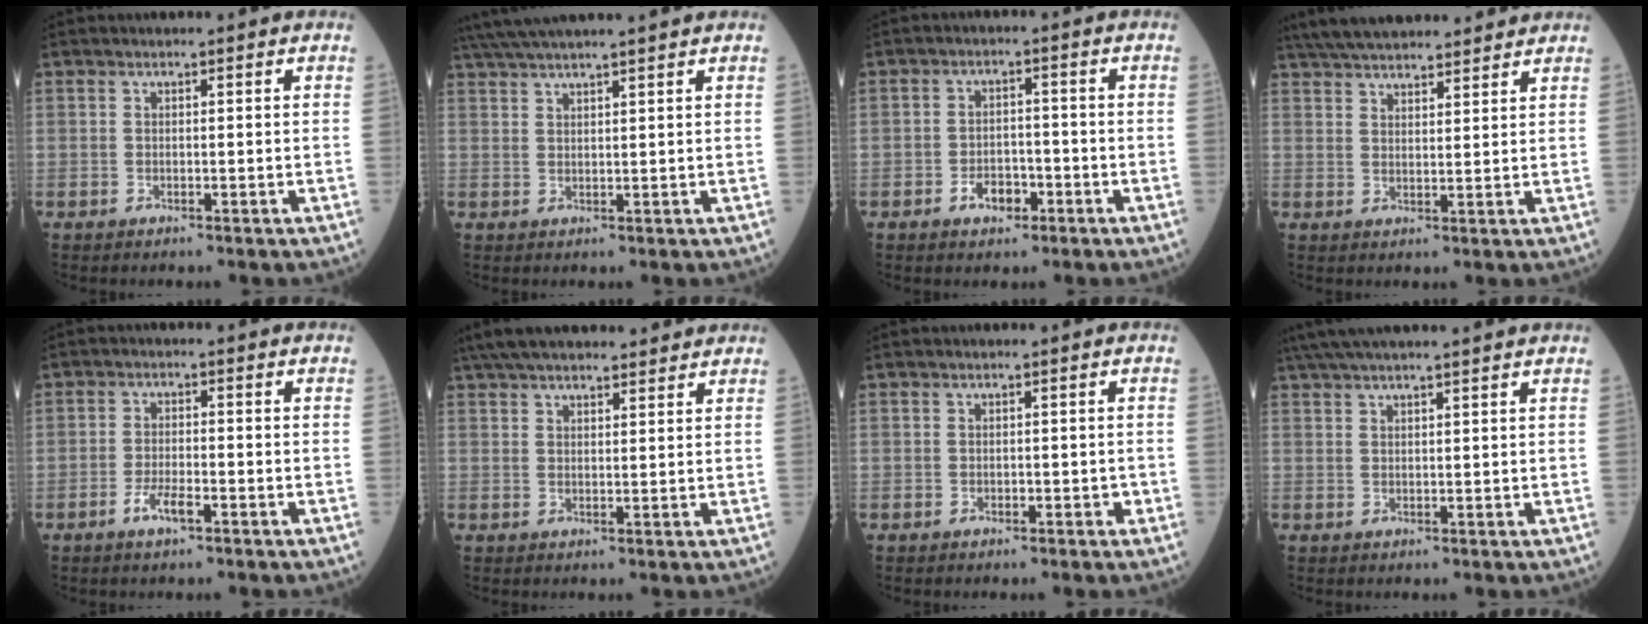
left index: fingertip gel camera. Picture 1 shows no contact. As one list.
[{"total": 10.1, "force": [8.8, -0.9, 4.9], "torque": [-0.085, 0.031, 0.133]}, {"total": 3.8, "force": [-2.2, 2.3, 2.2], "torque": [-0.035, 0.004, -0.036]}, {"total": 15.9, "force": [14.3, 3.3, 6.2], "torque": [-0.111, 0.039, 0.218]}, {"total": 3.3, "force": [-2.0, 0.8, 2.5], "torque": [-0.051, -0.003, -0.041]}, {"total": 16.6, "force": [14.5, 3.7, 7.1], "torque": [-0.121, 0.048, 0.219]}, {"total": 1.0, "force": [-0.4, 0.7, 0.6], "torque": [-0.005, 0.002, -0.008]}, {"total": 9.9, "force": [8.6, -0.7, 5.0], "torque": [-0.084, 0.033, 0.124]}]